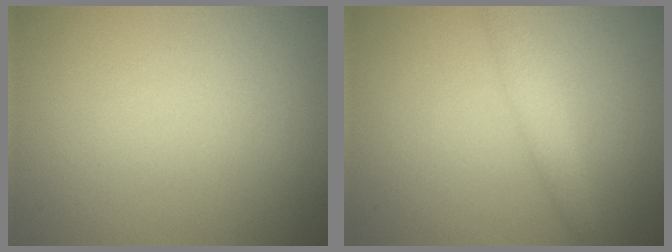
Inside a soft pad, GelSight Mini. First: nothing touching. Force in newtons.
{"total": 2.2, "press": 2.2, "slide": 0.2}